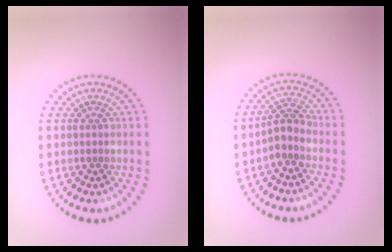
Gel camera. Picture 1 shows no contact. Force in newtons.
{"total": 2.5, "press": 1.9, "slide": 1.6}